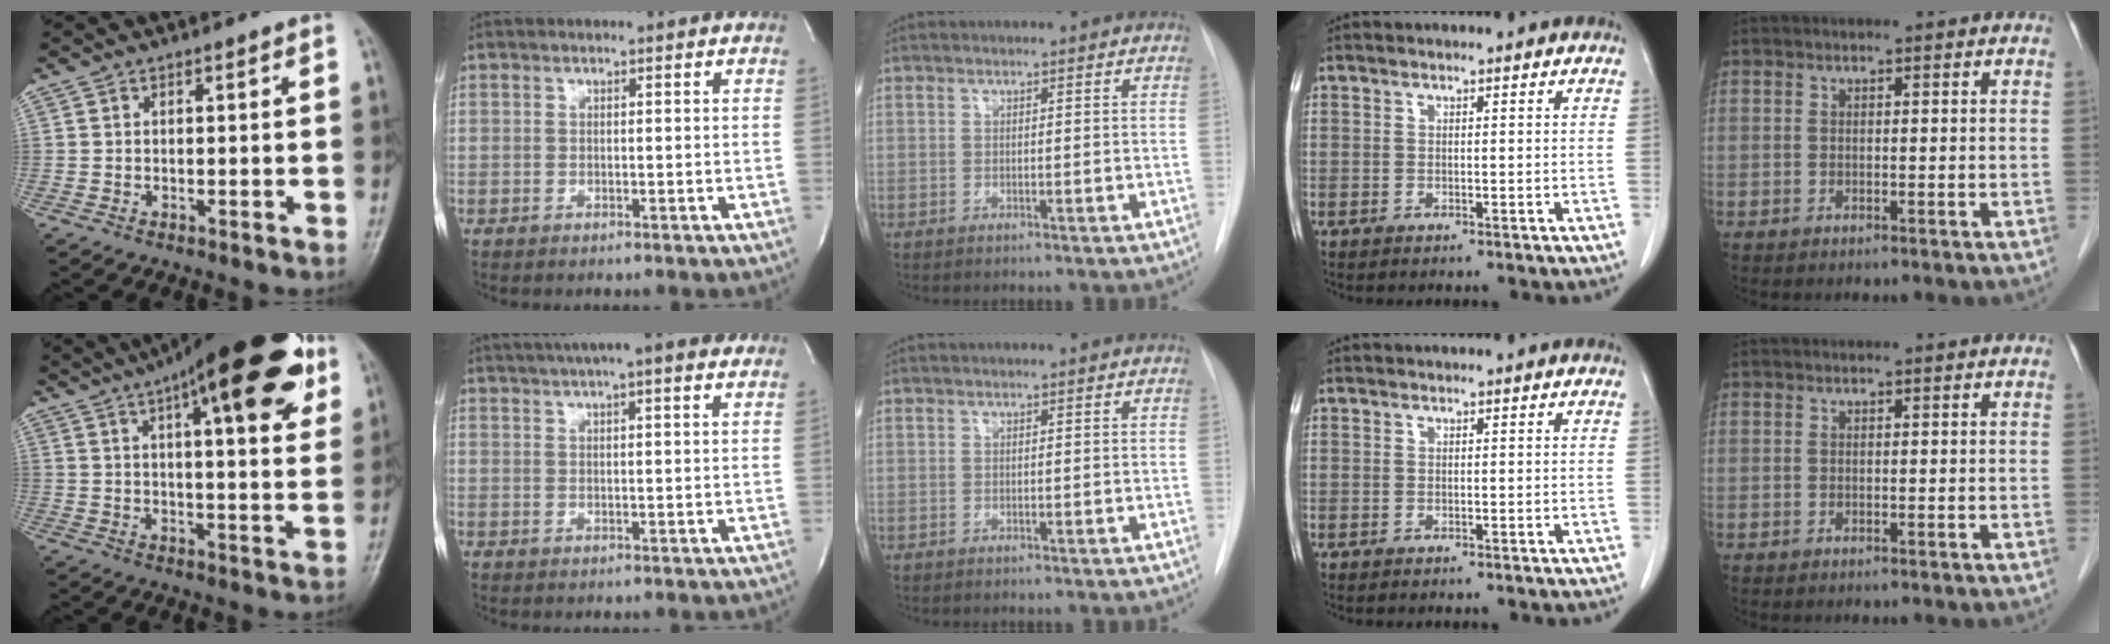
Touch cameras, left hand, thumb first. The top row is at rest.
{"thumb": {"total": 23.7, "force": [12.2, 7.2, 19.1], "torque": [-0.255, -0.007, 0.170]}, "index": {"total": 13.5, "force": [10.6, 1.5, 8.2], "torque": [-0.136, 0.038, 0.139]}}